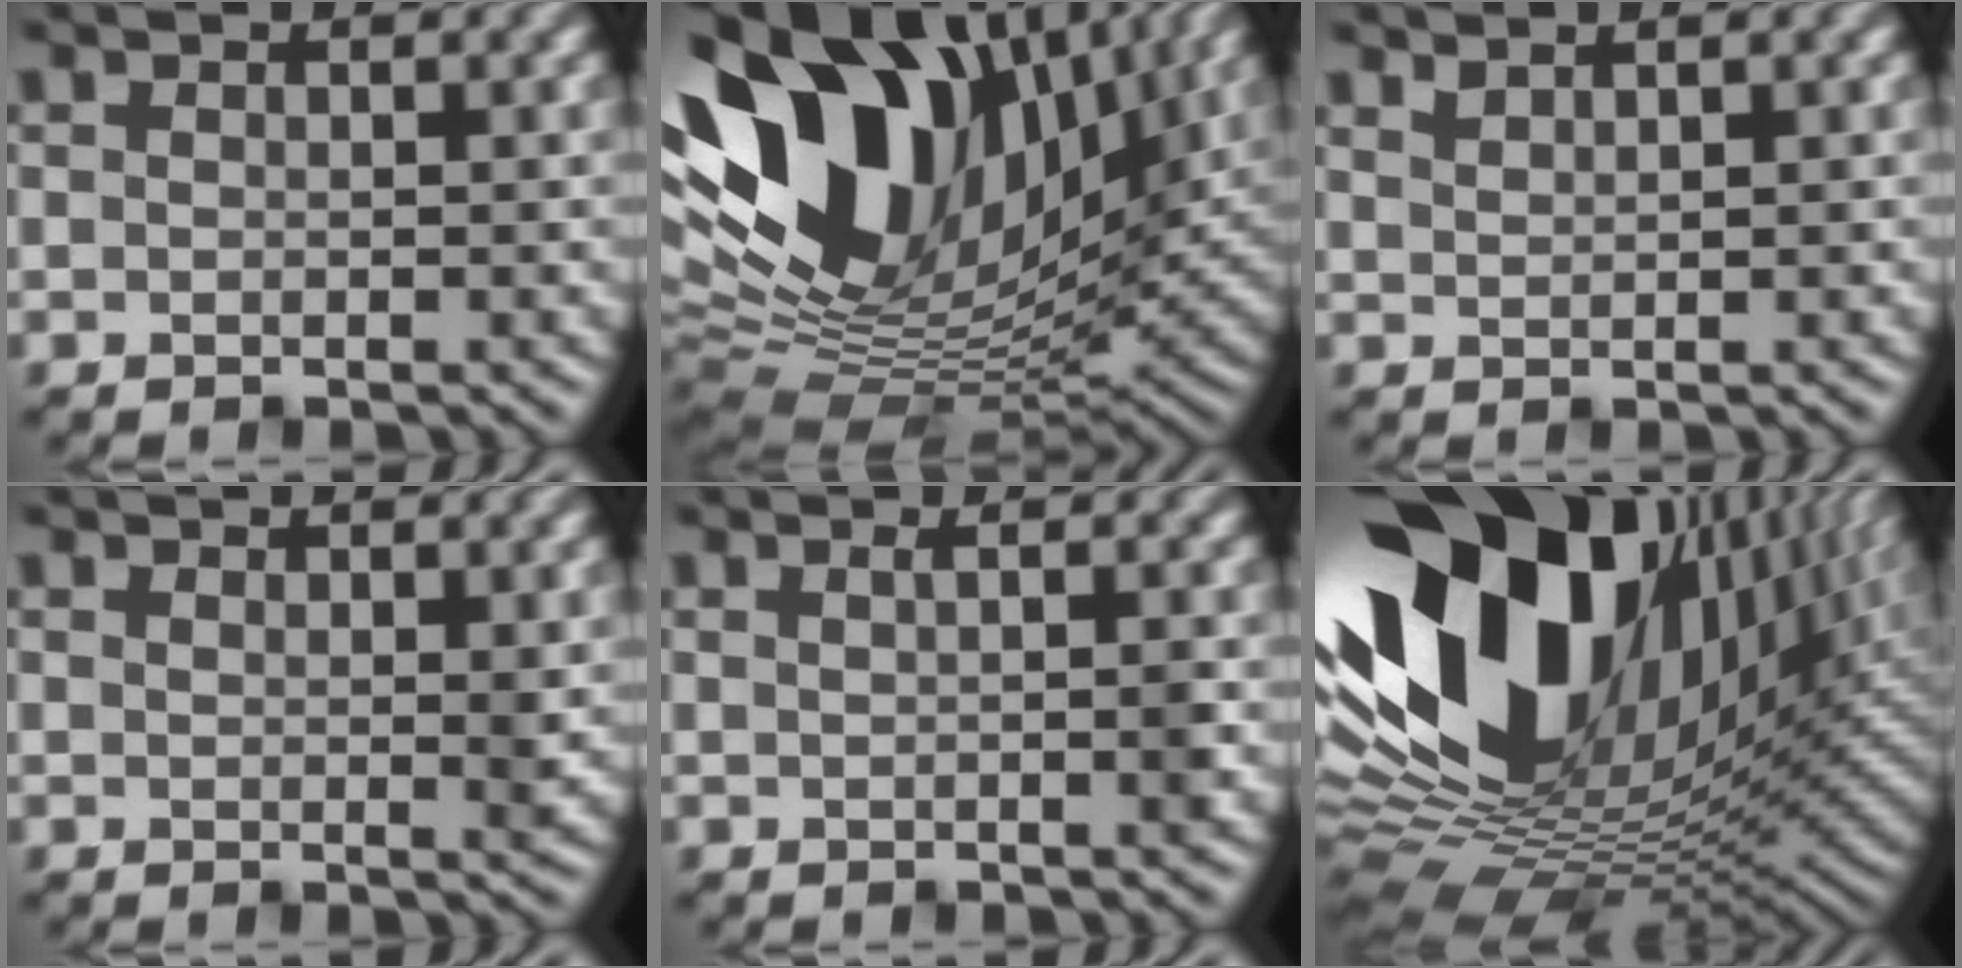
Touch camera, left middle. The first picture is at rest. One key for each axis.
{"total": 17.6, "fx": 4.6, "fy": 11.2, "fz": 12.7, "tx": -0.239, "ty": 0.019, "tz": 0.073}
{"total": 1.2, "fx": 1.2, "fy": 0.1, "fz": 0.3, "tx": -0.002, "ty": 0.002, "tz": 0.025}
{"total": 1.6, "fx": 1.2, "fy": 0.2, "fz": 1.0, "tx": -0.012, "ty": -0.003, "tz": 0.021}
{"total": 2.2, "fx": 1.0, "fy": 0.9, "fz": 1.7, "tx": -0.008, "ty": 0.004, "tz": -0.008}
{"total": 18.5, "fx": 5.7, "fy": 10.2, "fz": 14.4, "tx": -0.256, "ty": 0.030, "tz": 0.084}